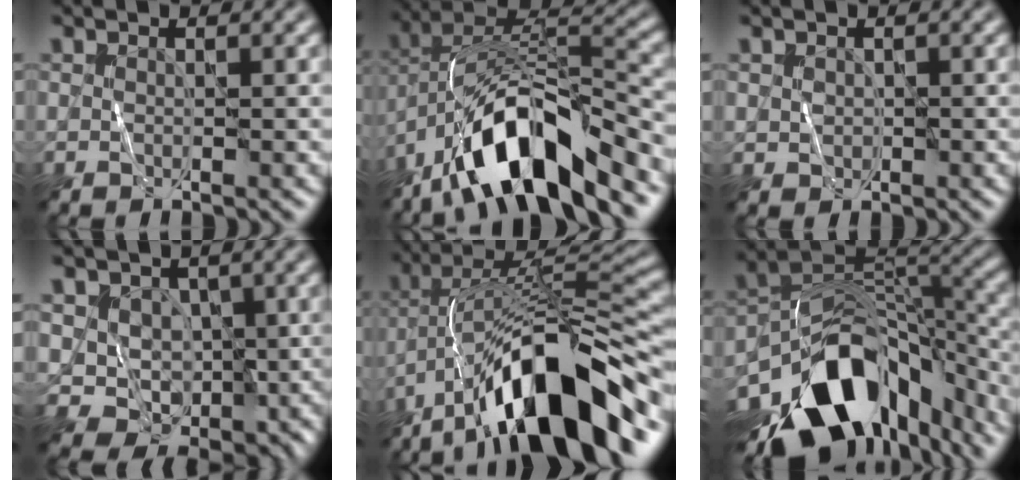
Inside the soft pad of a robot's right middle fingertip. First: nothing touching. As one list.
[{"total": 11.5, "force": [-6.4, 4.1, 8.6], "torque": [-0.149, 0.012, -0.125]}, {"total": 1.0, "force": [0.3, 1.0, 0.1], "torque": [0.003, -0.003, 0.006]}, {"total": 6.2, "force": [-0.3, 5.6, 2.7], "torque": [-0.014, -0.002, -0.009]}, {"total": 14.9, "force": [-8.0, 4.7, 11.6], "torque": [-0.191, 0.020, -0.139]}, {"total": 14.9, "force": [-8.4, 8.2, 9.2], "torque": [-0.161, 0.014, -0.133]}]